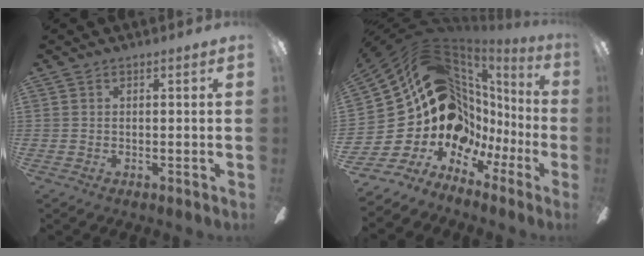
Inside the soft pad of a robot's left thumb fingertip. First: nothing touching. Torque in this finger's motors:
{"motor_torque": [0.69, 4.32, 1.26, 1.52, 0.14]}